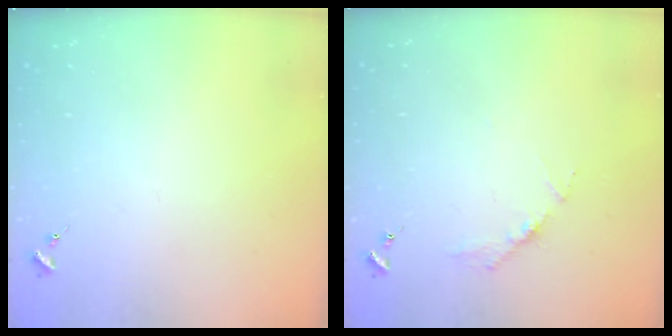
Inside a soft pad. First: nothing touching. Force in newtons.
{"total": 3.6, "press": 3.6, "slide": 0.4}